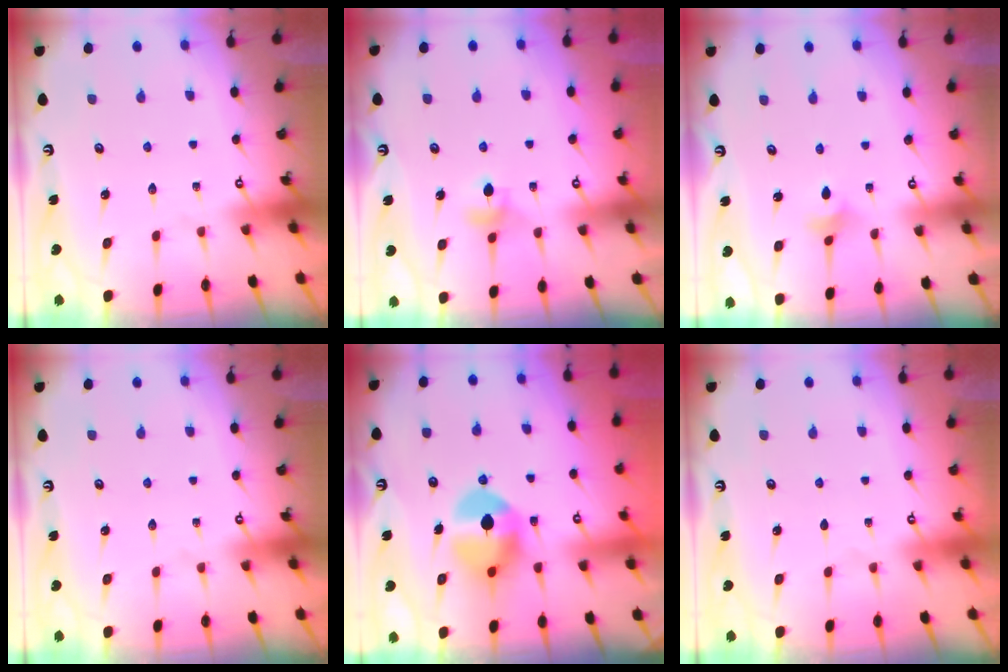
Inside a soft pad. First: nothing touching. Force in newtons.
{"total": 4.6, "press": 4.5, "slide": 0.9}
{"total": 3.2, "press": 3.1, "slide": 0.7}
{"total": 0.0}
{"total": 11.0, "press": 10.9, "slide": 1.3}
{"total": 0.0}